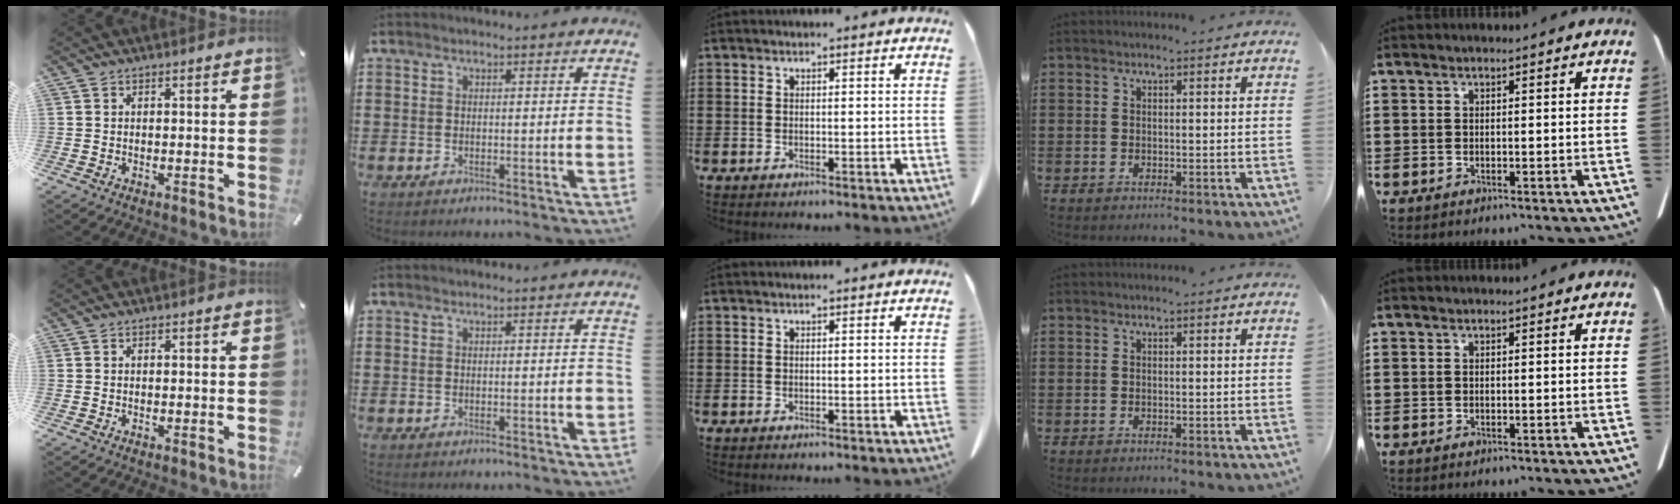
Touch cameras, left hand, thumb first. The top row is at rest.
{}